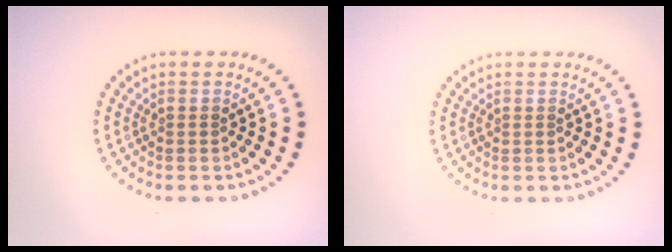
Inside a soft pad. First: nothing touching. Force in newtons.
{"total": 0.0}